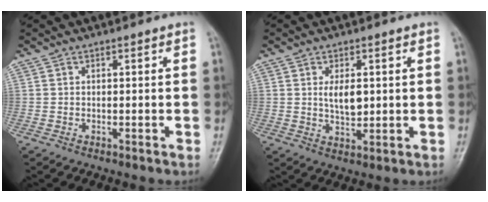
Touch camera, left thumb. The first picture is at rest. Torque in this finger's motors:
{"motor_torque": [0.78, 0.80, 0.79, 0.06, 0.19]}